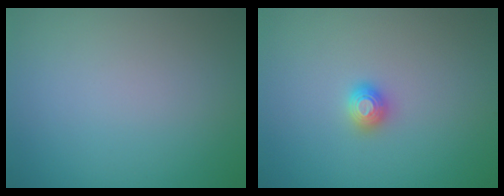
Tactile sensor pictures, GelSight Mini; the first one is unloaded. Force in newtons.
{"total": 1.2, "press": 1.2, "slide": 0.2}